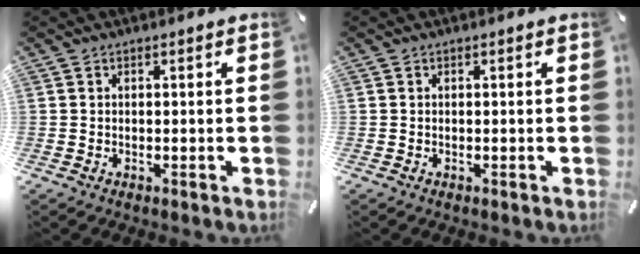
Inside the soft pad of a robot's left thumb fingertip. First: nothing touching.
{"total": 0.0}